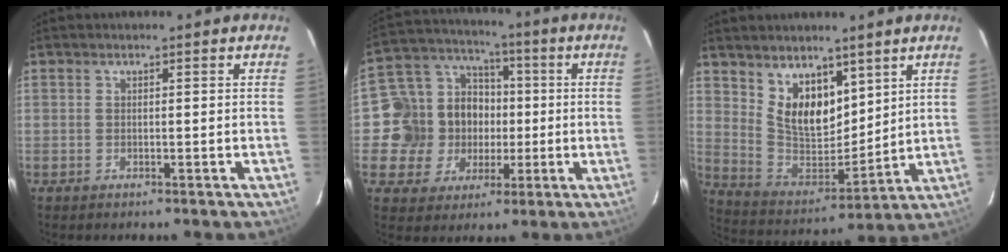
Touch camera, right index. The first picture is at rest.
{"total": 14.9, "force": [-1.4, 13.9, 5.2], "torque": [-0.136, 0.041, -0.018]}
{"total": 12.7, "force": [7.4, 7.3, 7.4], "torque": [-0.133, -0.005, 0.152]}